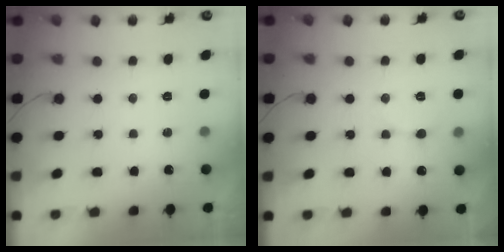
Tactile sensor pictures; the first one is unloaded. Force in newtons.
{"total": 3.9, "press": 3.8, "slide": 0.4}